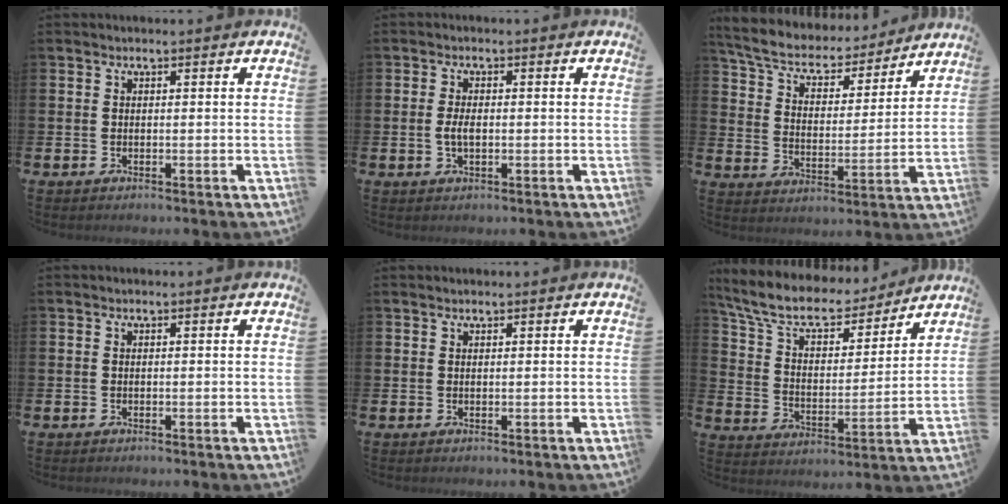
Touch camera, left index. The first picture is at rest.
{"total": 2.4, "force": [-0.1, 1.1, 2.1], "torque": [-0.040, 0.003, -0.004]}
{"total": 7.3, "force": [6.6, 2.3, 2.1], "torque": [-0.079, -0.046, 0.114]}
{"total": 0.0}
{"total": 0.7, "force": [0.7, 0.1, 0.1], "torque": [-0.001, 0.001, 0.013]}
{"total": 9.8, "force": [8.5, 3.4, 3.5], "torque": [-0.105, -0.053, 0.148]}